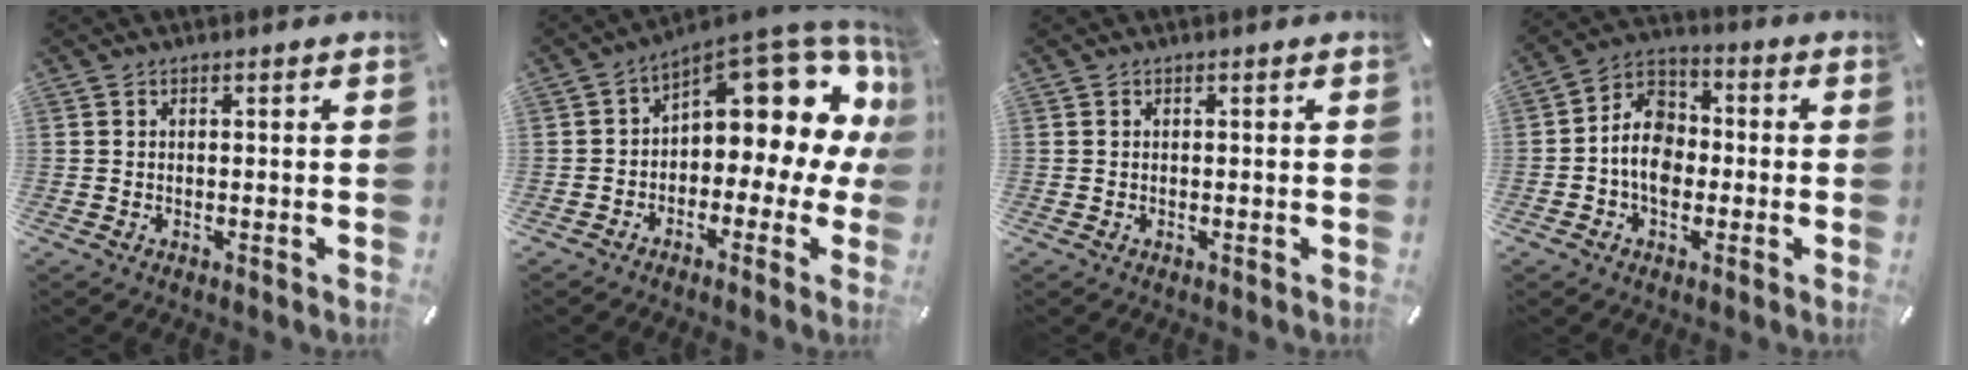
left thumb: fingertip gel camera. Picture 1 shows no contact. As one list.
[{"total": 12.4, "force": [7.4, 5.6, 8.2], "torque": [-0.104, -0.079, 0.118]}, {"total": 0.0}, {"total": 9.3, "force": [-2.2, 7.3, 5.4], "torque": [-0.126, 0.020, -0.044]}]